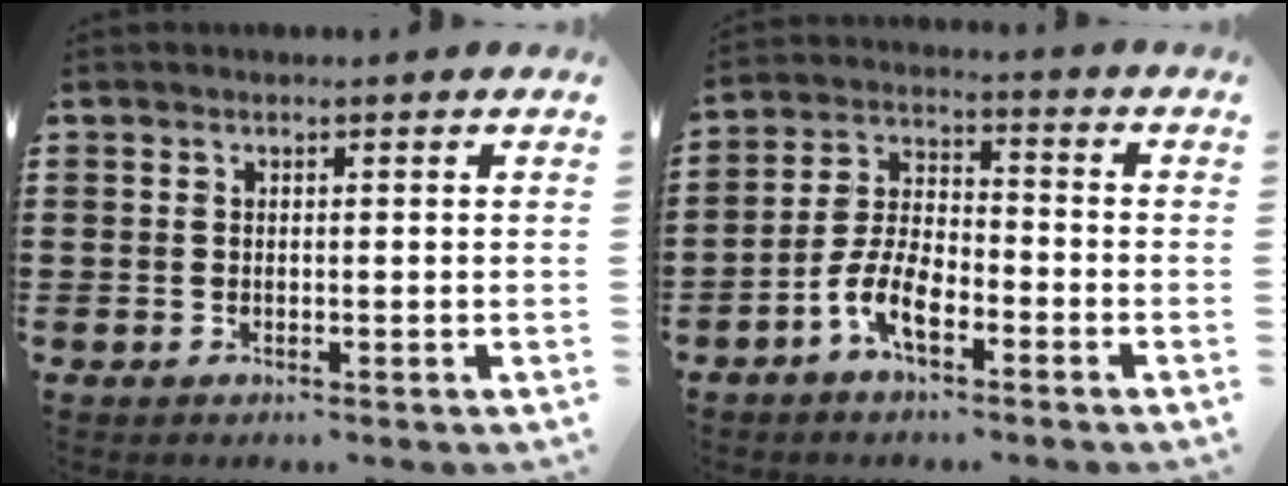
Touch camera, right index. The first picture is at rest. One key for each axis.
{"total": 7.1, "fx": -3.9, "fy": 3.0, "fz": 5.1, "tx": -0.128, "ty": -0.001, "tz": -0.081}